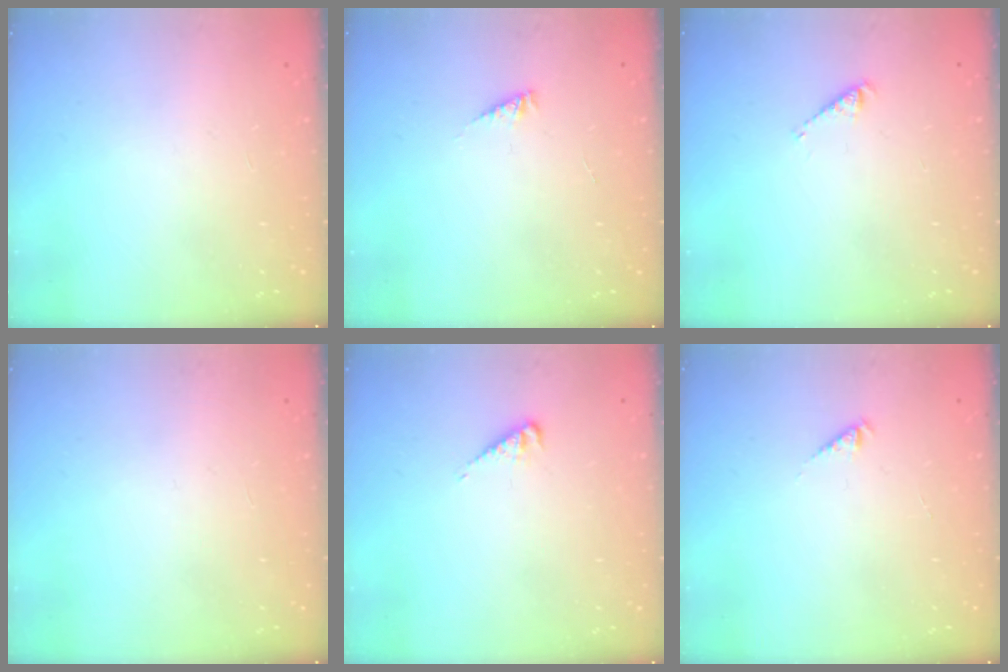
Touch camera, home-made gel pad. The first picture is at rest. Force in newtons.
{"total": 2.8, "press": 2.7, "slide": 0.4}
{"total": 2.4, "press": 2.4, "slide": 0.5}
{"total": 0.0}
{"total": 4.2, "press": 4.1, "slide": 0.7}
{"total": 0.5, "press": 0.5, "slide": 0.2}